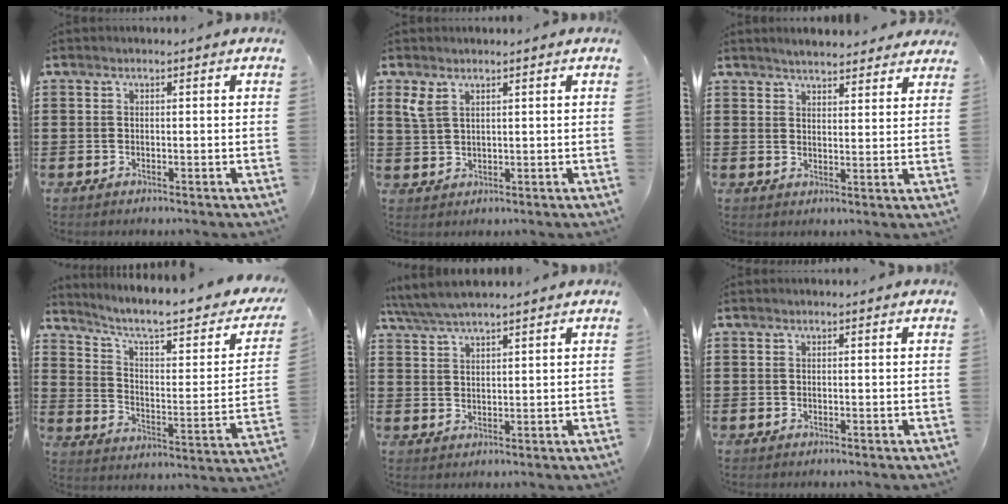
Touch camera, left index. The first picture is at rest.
{"total": 2.9, "force": [1.8, 1.3, 1.9], "torque": [-0.043, 0.004, 0.034]}
{"total": 3.7, "force": [3.6, 0.3, 0.5], "torque": [-0.020, -0.008, 0.068]}
{"total": 7.2, "force": [5.4, 1.3, 4.5], "torque": [-0.095, -0.046, 0.084]}
{"total": 4.0, "force": [3.6, 0.4, 1.7], "torque": [-0.044, -0.006, 0.065]}
{"total": 0.0}